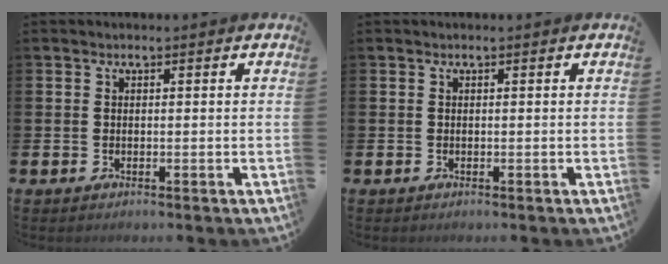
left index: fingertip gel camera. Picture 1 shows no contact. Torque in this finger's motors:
{"motor_torque": [0.00, 0.00, 0.01, 0.00]}